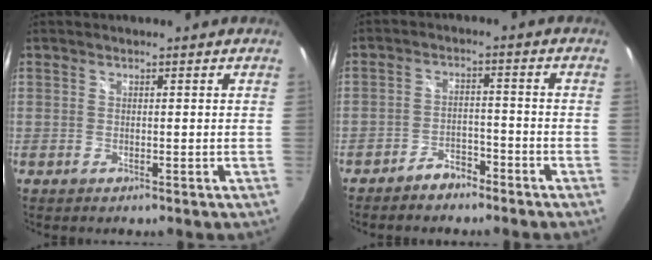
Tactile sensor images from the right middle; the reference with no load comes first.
{"total": 4.2, "force": [-3.6, 1.7, 1.5], "torque": [-0.045, 0.013, -0.056]}